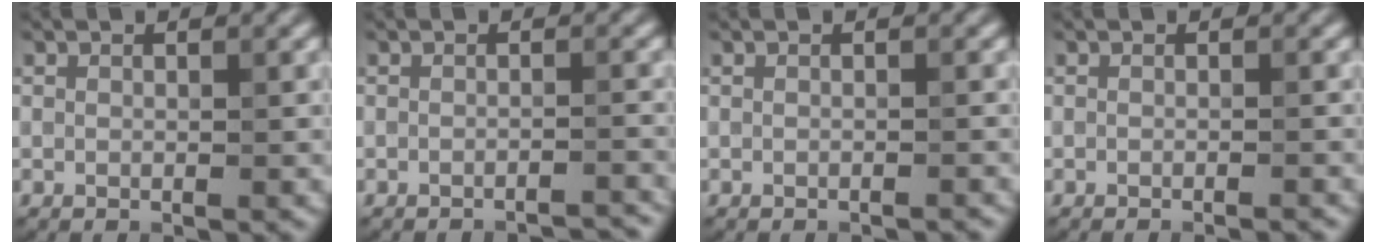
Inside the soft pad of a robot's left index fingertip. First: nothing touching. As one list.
[{"total": 2.9, "force": [-2.7, 0.3, 1.0], "torque": [-0.005, 0.011, -0.037]}, {"total": 1.0, "force": [-0.8, 0.2, 0.6], "torque": [0.000, 0.000, -0.020]}, {"total": 1.2, "force": [-0.9, 0.3, 0.8], "torque": [-0.001, -0.007, -0.020]}]